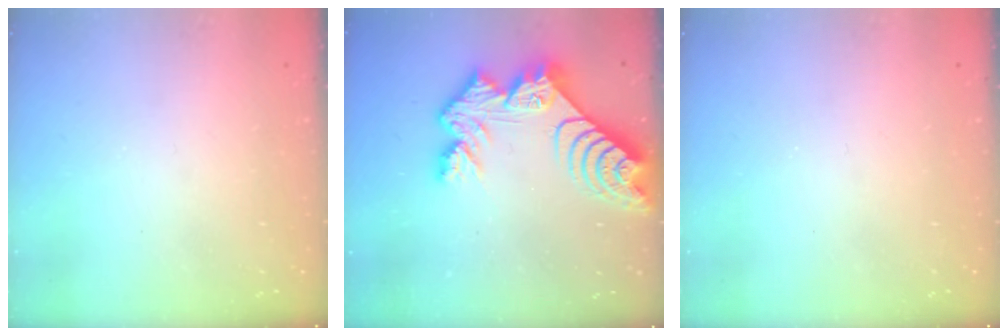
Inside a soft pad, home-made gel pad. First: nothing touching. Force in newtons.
{"total": 13.8, "press": 13.8, "slide": 1.3}
{"total": 0.0}